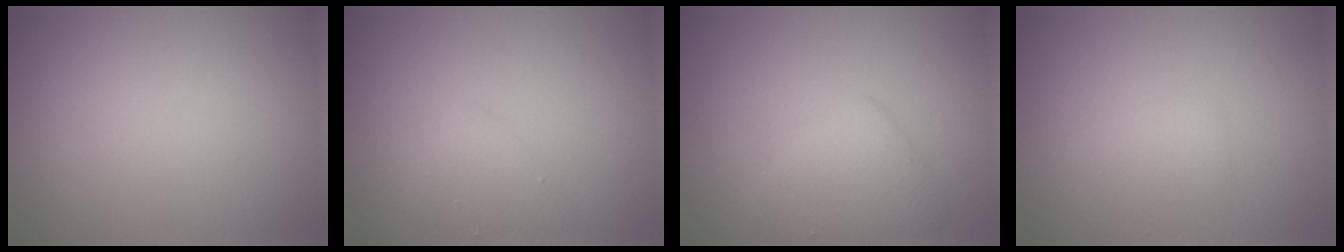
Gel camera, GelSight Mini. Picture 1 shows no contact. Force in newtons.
{"total": 1.7, "press": 1.6, "slide": 0.1}
{"total": 3.1, "press": 3.1, "slide": 0.3}
{"total": 1.5, "press": 1.5, "slide": 0.1}